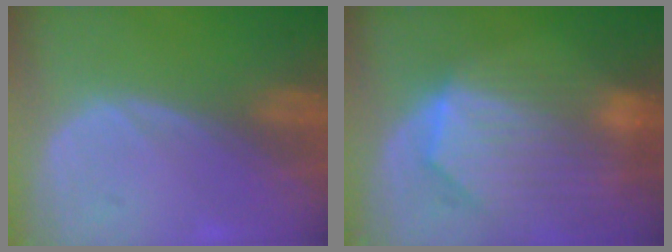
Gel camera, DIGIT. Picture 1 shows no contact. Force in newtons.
{"total": 10.4, "press": 9.2, "slide": 4.9}